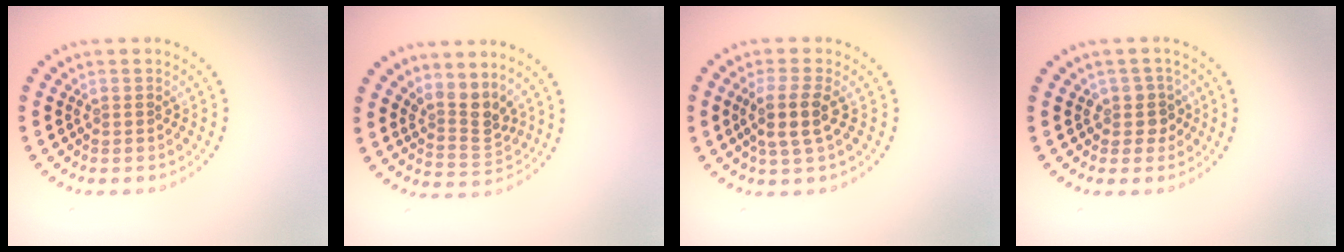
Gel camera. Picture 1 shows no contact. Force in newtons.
{"total": 2.9, "press": 2.1, "slide": 2.0}
{"total": 2.8, "press": 2.3, "slide": 1.6}
{"total": 2.0, "press": 1.7, "slide": 1.1}